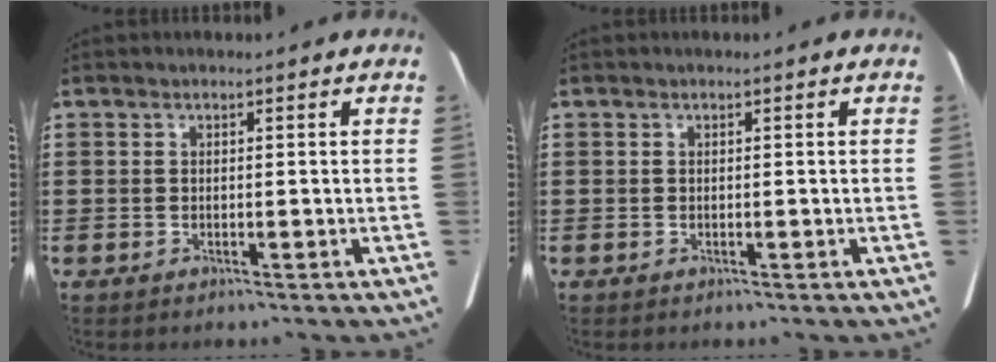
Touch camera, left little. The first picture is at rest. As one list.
[{"total": 0.0}]